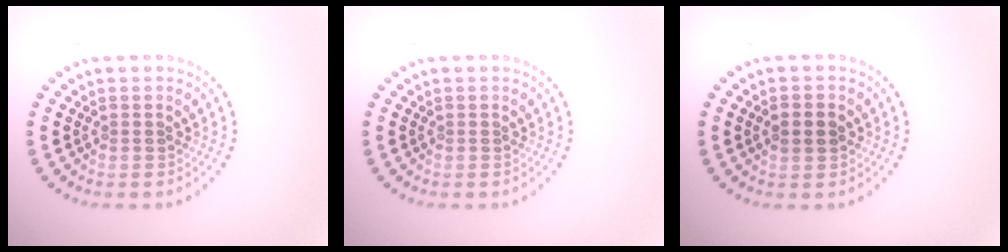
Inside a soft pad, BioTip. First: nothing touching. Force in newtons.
{"total": 0.0}
{"total": 2.4, "press": 2.4, "slide": 0.0}